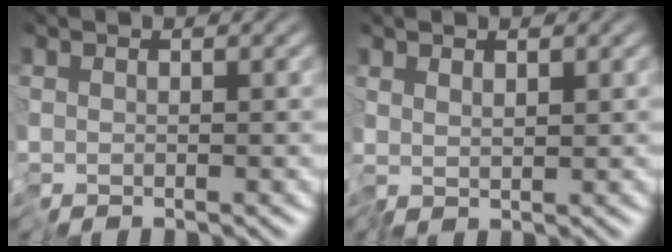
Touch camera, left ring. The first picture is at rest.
{"total": 0.8, "force": [0.5, 0.2, 0.6], "torque": [-0.014, -0.001, 0.009]}